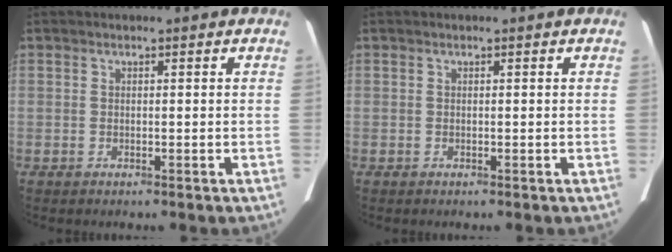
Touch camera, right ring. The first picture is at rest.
{"total": 0.0}